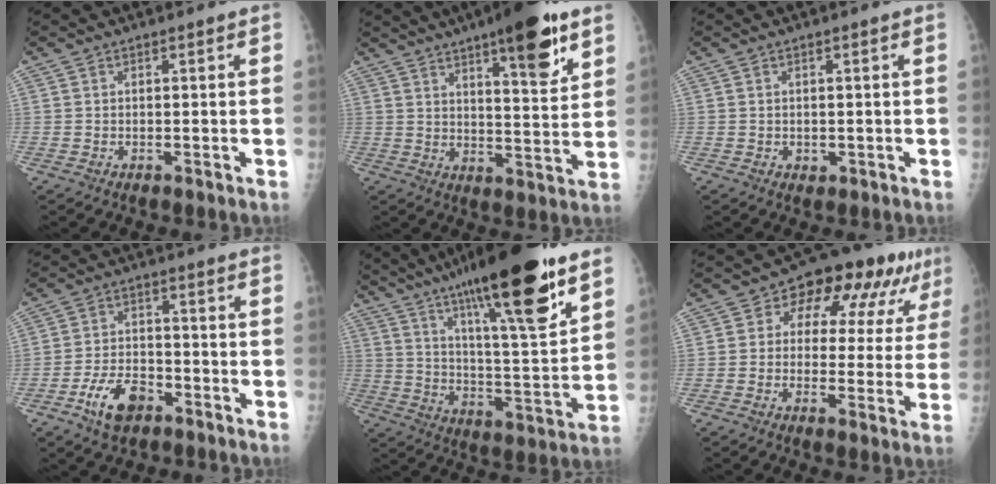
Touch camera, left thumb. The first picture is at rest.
{"total": 14.9, "force": [8.9, 3.6, 11.4], "torque": [-0.141, -0.046, 0.128]}
{"total": 1.0, "force": [0.2, 0.8, 0.5], "torque": [-0.006, -0.002, 0.007]}
{"total": 8.0, "force": [-4.3, 4.5, 4.9], "torque": [-0.081, 0.022, -0.076]}
{"total": 26.0, "force": [16.5, 4.4, 19.7], "torque": [-0.308, -0.056, 0.270]}
{"total": 14.0, "force": [6.0, 8.2, 9.7], "torque": [-0.078, 0.012, 0.077]}